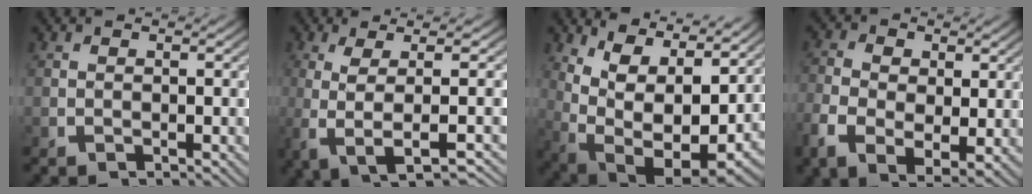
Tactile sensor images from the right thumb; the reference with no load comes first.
{"total": 7.7, "force": [-0.6, 2.4, 7.3], "torque": [-0.152, -0.013, 0.008]}
{"total": 14.0, "force": [0.2, 9.3, 10.5], "torque": [-0.226, -0.069, 0.033]}
{"total": 5.8, "force": [-0.7, 4.0, 4.2], "torque": [-0.097, -0.034, 0.001]}